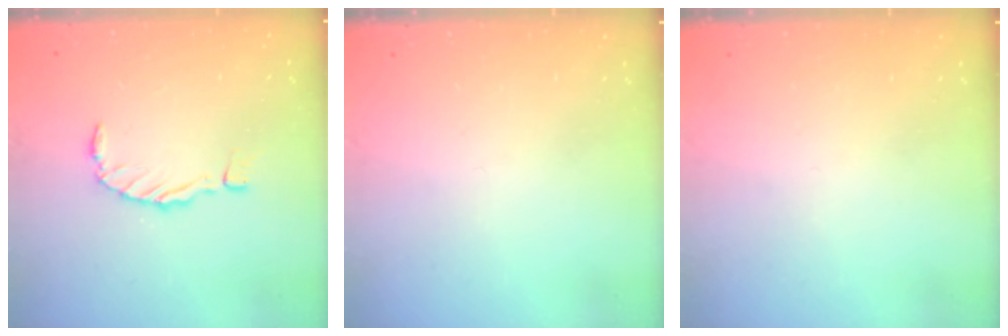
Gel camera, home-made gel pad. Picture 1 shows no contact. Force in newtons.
{"total": 0.0}
{"total": 0.0}